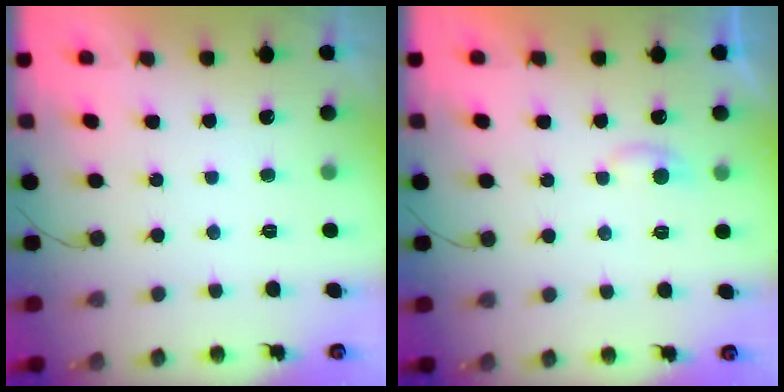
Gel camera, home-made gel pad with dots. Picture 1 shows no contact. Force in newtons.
{"total": 3.4, "press": 3.4, "slide": 0.3}